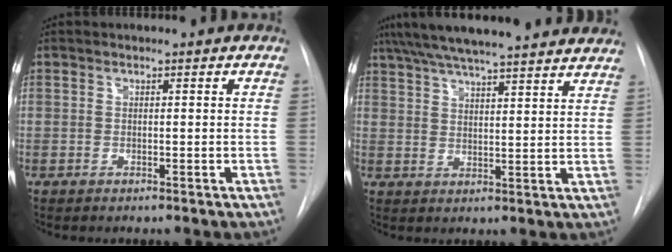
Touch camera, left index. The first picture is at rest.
{"total": 25.1, "force": [22.3, 2.5, 11.2], "torque": [-0.192, 0.017, 0.295]}